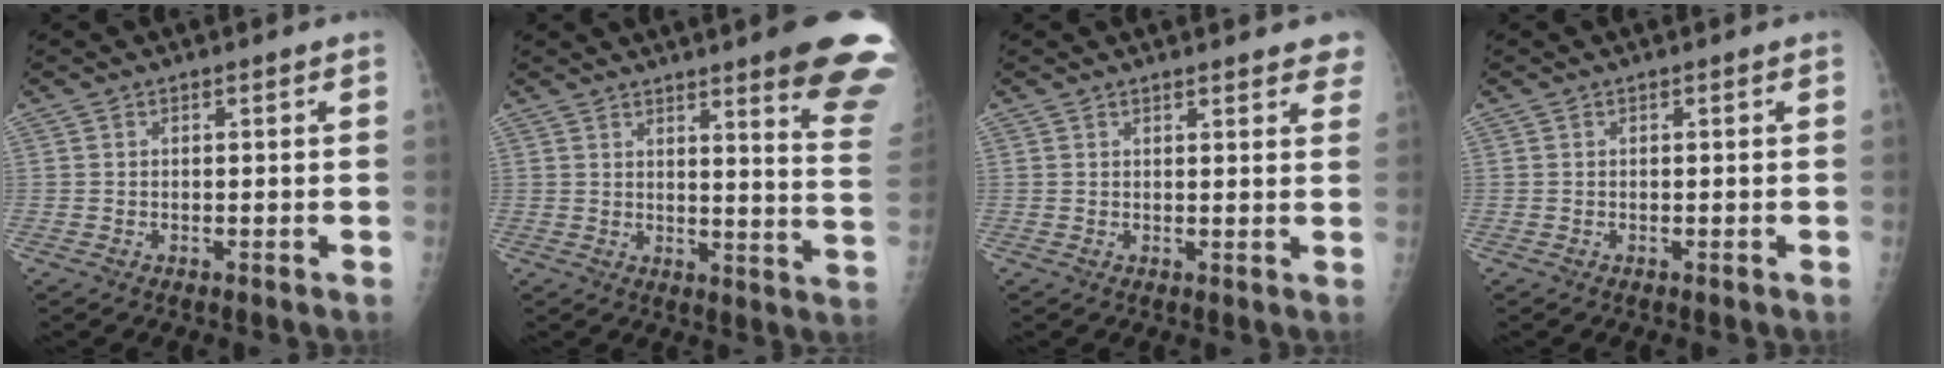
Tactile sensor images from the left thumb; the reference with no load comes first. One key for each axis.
{"total": 16.8, "fx": 11.6, "fy": 1.4, "fz": 12.1, "tx": -0.123, "ty": -0.077, "tz": 0.130}
{"total": 6.4, "fx": 5.5, "fy": 1.7, "fz": 2.9, "tx": -0.006, "ty": -0.018, "tz": 0.054}
{"total": 0.0}